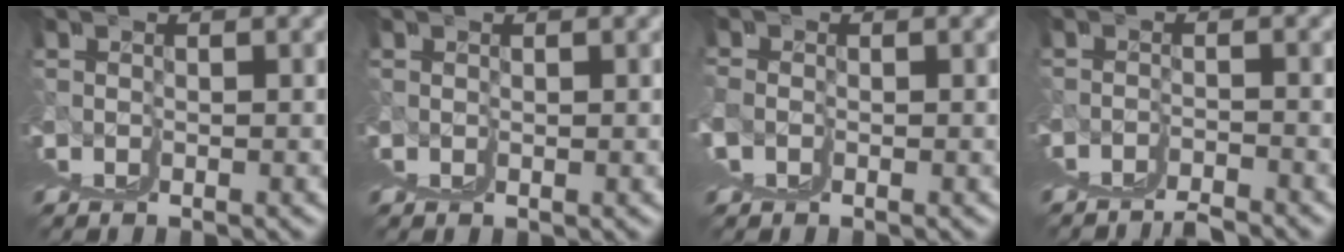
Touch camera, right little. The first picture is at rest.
{"total": 0.0}
{"total": 2.0, "force": [1.3, 1.5, 0.5], "torque": [-0.013, 0.000, 0.019]}
{"total": 2.7, "force": [1.1, 0.7, 2.3], "torque": [-0.021, 0.010, 0.013]}